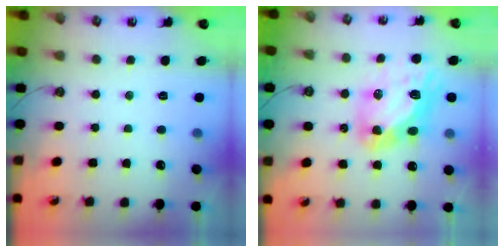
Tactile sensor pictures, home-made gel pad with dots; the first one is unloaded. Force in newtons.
{"total": 14.0, "press": 13.9, "slide": 1.2}